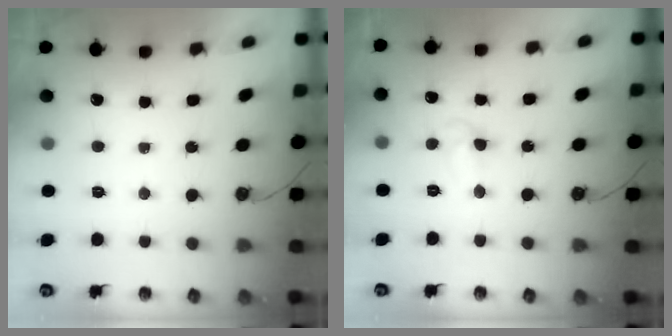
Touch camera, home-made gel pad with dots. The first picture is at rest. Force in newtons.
{"total": 3.9, "press": 3.8, "slide": 0.8}